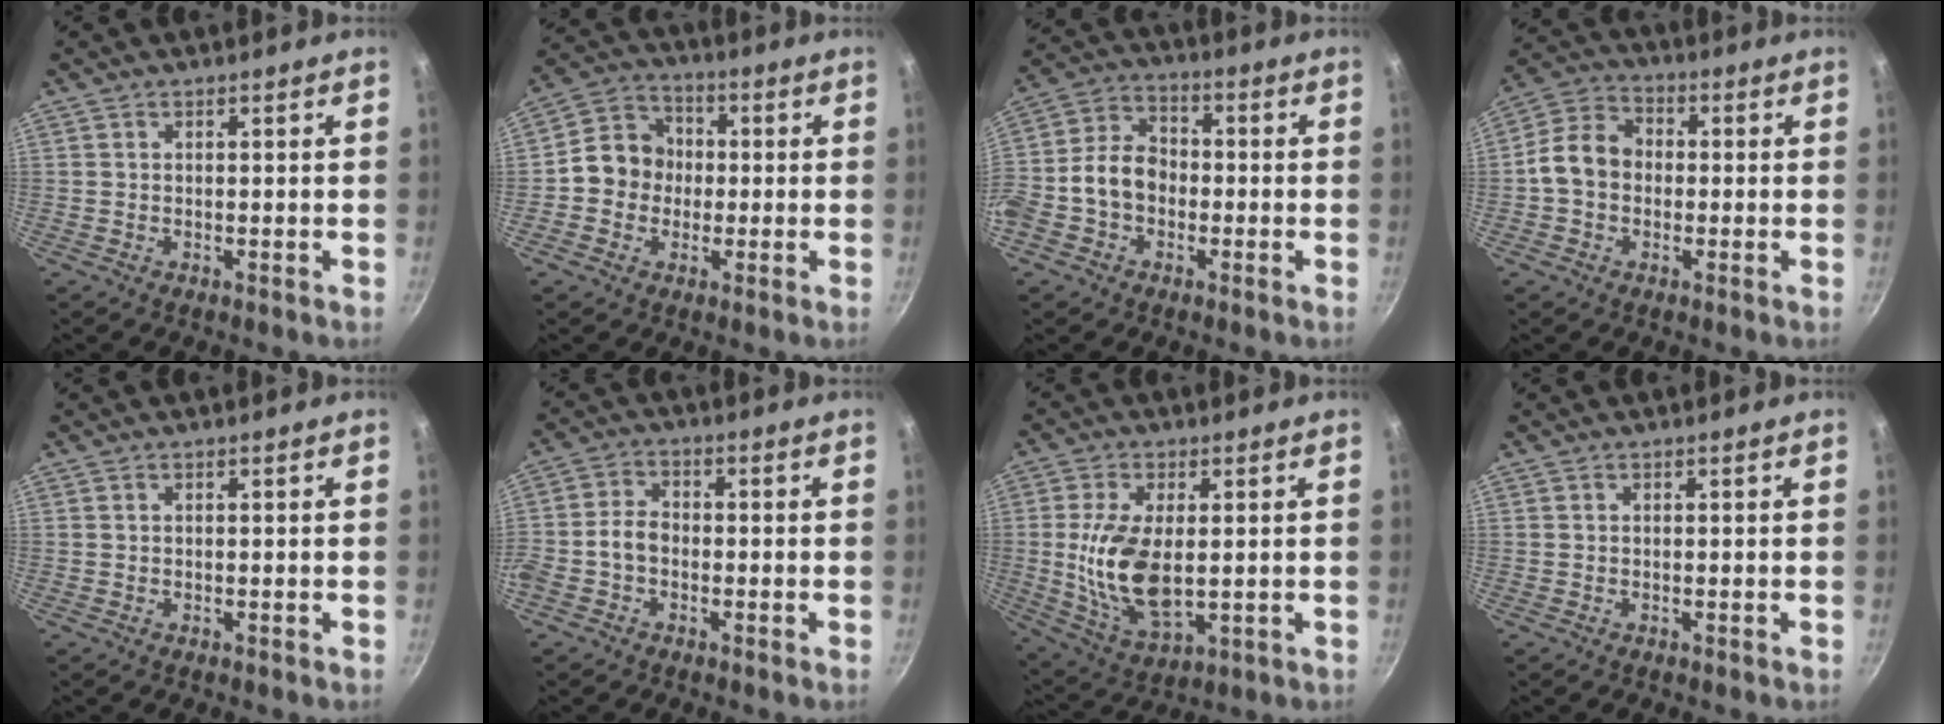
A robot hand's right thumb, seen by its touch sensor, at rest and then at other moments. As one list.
[{"total": 8.8, "force": [-0.6, 7.9, 3.9], "torque": [-0.031, 0.023, -0.032]}, {"total": 11.3, "force": [-2.2, 8.5, 7.1], "torque": [-0.107, 0.038, -0.057]}, {"total": 8.9, "force": [-0.7, 7.0, 5.3], "torque": [-0.073, 0.027, -0.035]}, {"total": 0.0}, {"total": 5.1, "force": [-1.5, 3.8, 3.0], "torque": [-0.050, 0.026, -0.039]}, {"total": 14.3, "force": [0.4, 7.3, 12.2], "torque": [-0.233, -0.014, 0.015]}, {"total": 0.0}]